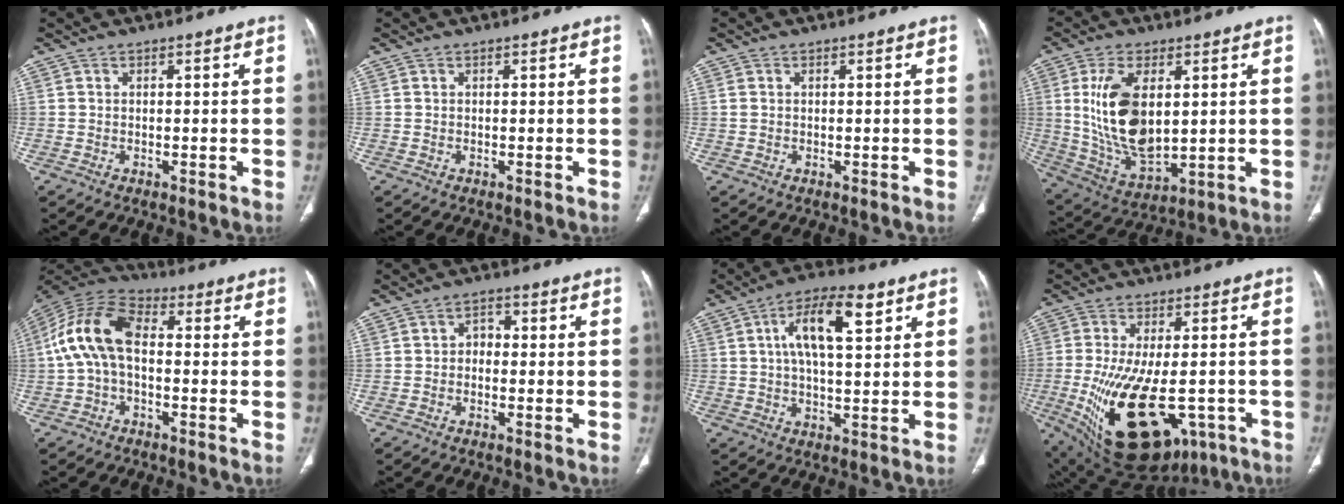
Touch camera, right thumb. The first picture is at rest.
{"total": 0.0}
{"total": 0.8, "force": [0.2, 0.5, 0.5], "torque": [-0.017, 0.009, 0.009]}
{"total": 16.0, "force": [3.0, 8.4, 13.4], "torque": [-0.250, -0.020, 0.071]}
{"total": 12.8, "force": [0.0, 7.6, 10.4], "torque": [-0.206, 0.037, -0.012]}
{"total": 2.9, "force": [-0.2, 2.2, 1.8], "torque": [-0.013, 0.013, -0.013]}
{"total": 11.5, "force": [4.2, 4.6, 9.7], "torque": [-0.157, 0.004, 0.068]}
{"total": 23.0, "force": [-7.1, 11.9, 18.4], "torque": [-0.342, -0.021, -0.083]}